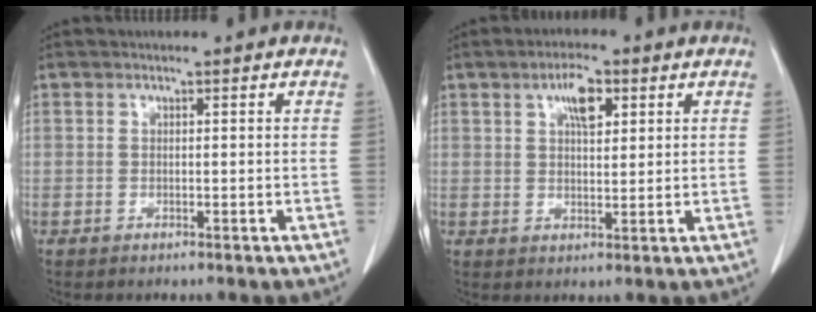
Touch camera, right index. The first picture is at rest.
{"total": 4.7, "force": [2.2, 1.6, 3.8], "torque": [-0.071, 0.003, 0.037]}